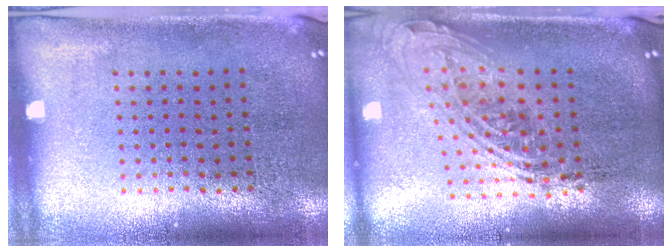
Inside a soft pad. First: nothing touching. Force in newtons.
{"total": 2.0, "press": 1.6, "slide": 1.3}